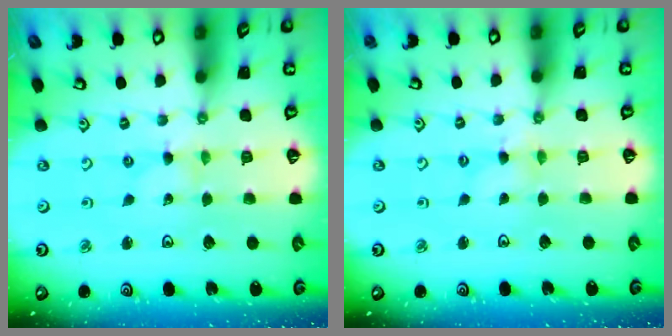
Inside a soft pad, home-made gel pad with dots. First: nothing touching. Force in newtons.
{"total": 0.9, "press": 0.9, "slide": 0.3}